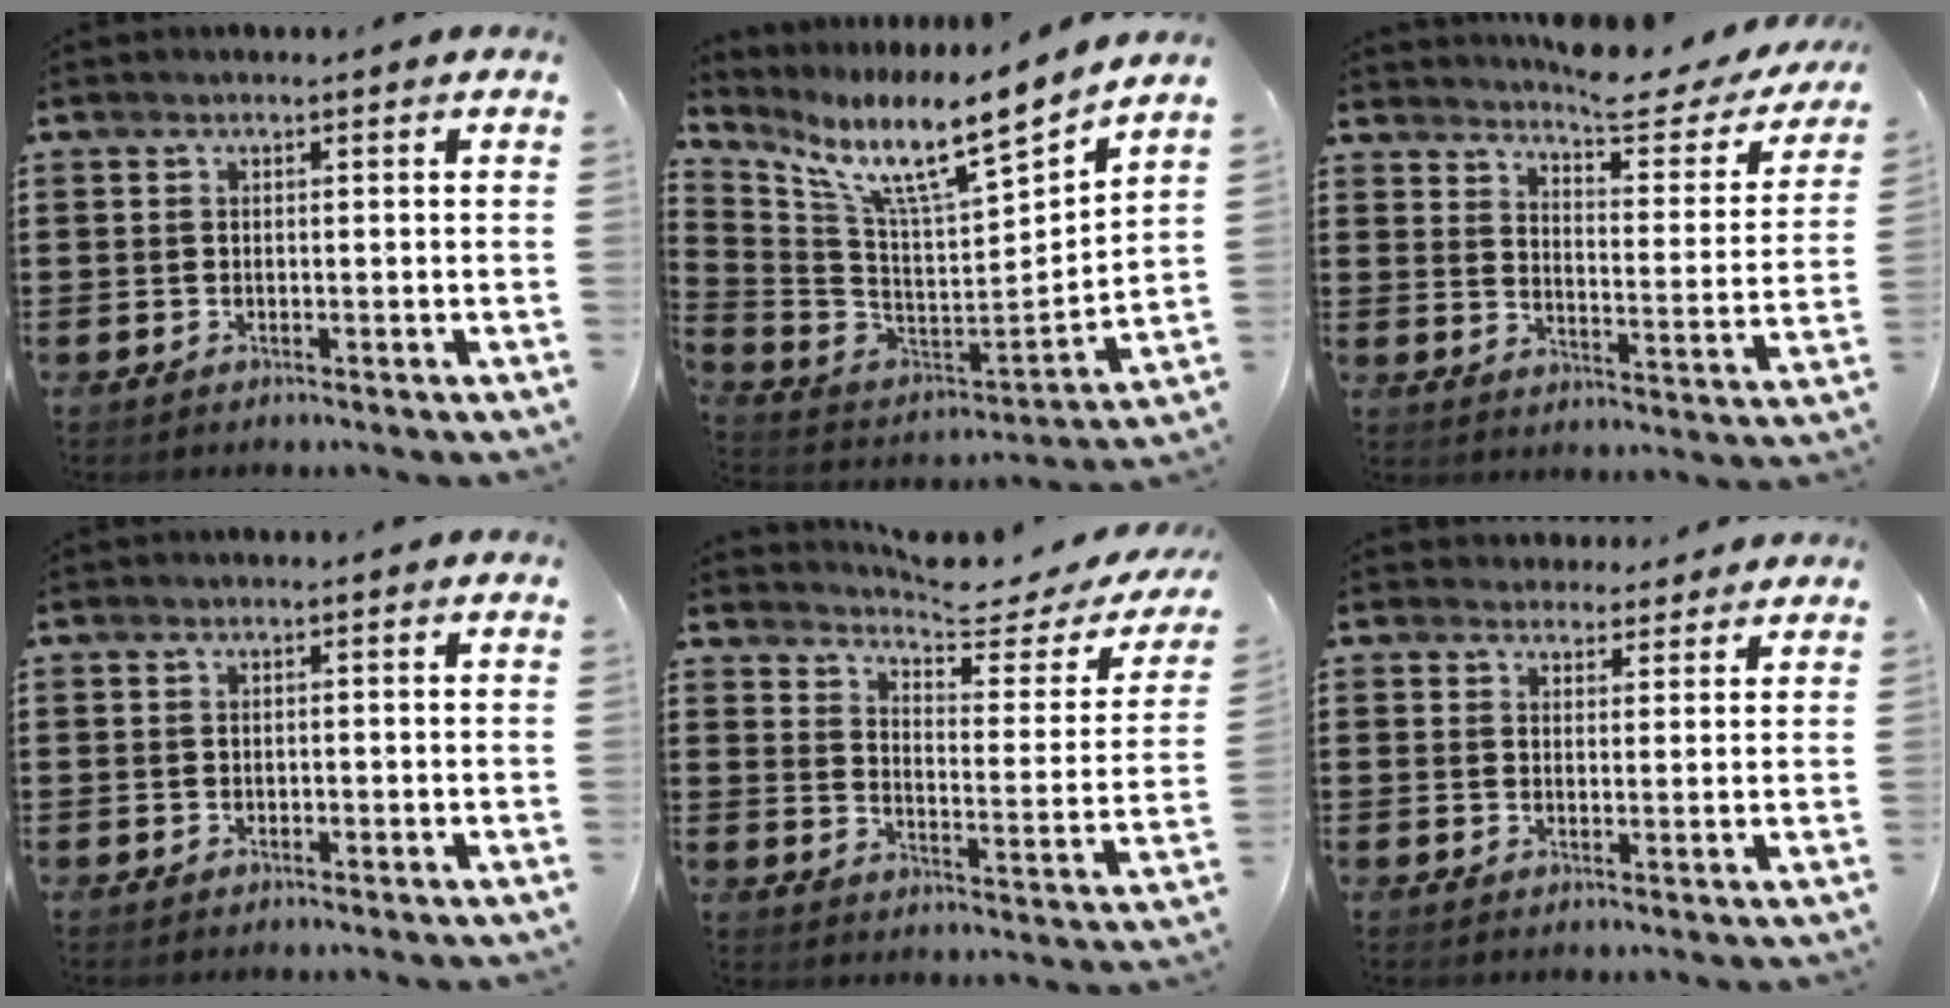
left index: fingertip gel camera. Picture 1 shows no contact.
{"total": 10.8, "force": [7.5, 1.4, 7.7], "torque": [-0.168, -0.059, 0.118]}
{"total": 6.3, "force": [5.8, 0.7, 2.5], "torque": [-0.051, -0.040, 0.093]}
{"total": 0.0}
{"total": 4.8, "force": [4.4, 0.2, 2.0], "torque": [-0.048, -0.039, 0.066]}
{"total": 3.1, "force": [2.9, 1.2, -0.1], "torque": [-0.001, -0.005, 0.054]}